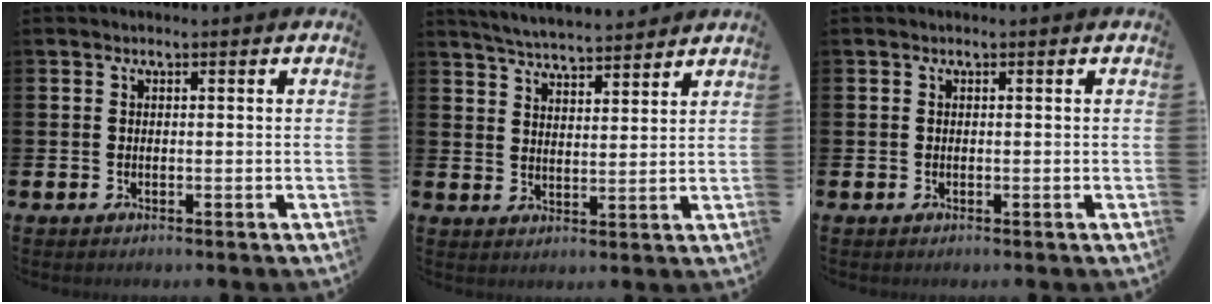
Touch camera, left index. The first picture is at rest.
{"total": 5.1, "force": [5.1, 0.1, 0.5], "torque": [-0.029, -0.031, 0.090]}
{"total": 0.0}